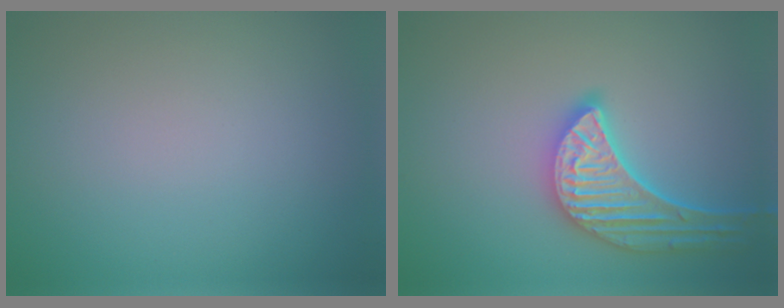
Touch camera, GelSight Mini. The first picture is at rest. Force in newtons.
{"total": 5.2, "press": 4.7, "slide": 2.2}